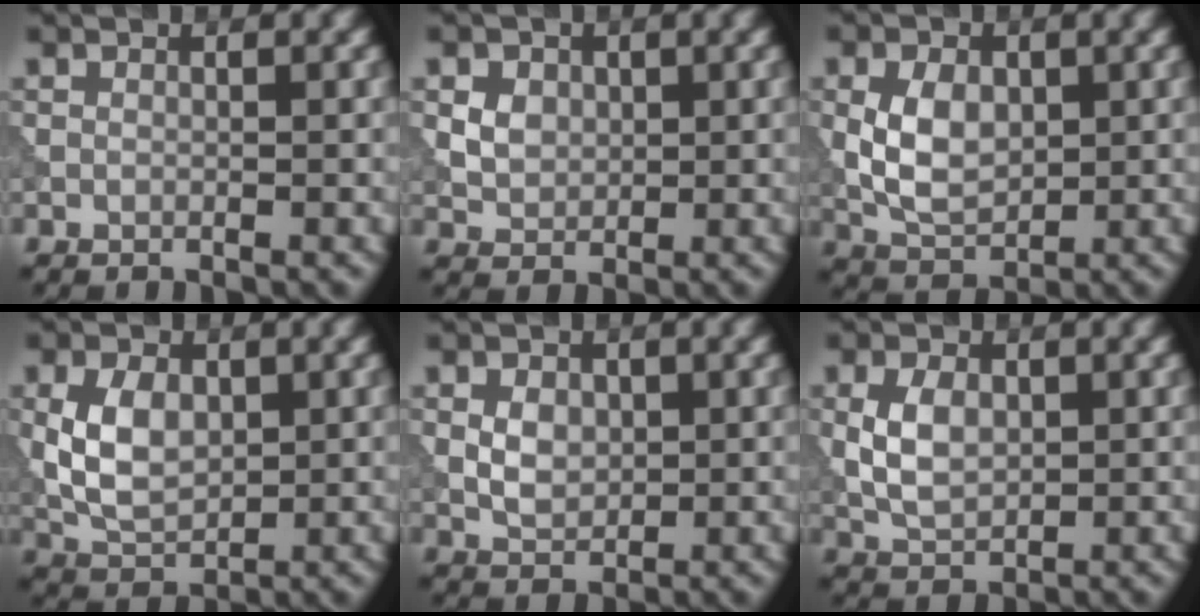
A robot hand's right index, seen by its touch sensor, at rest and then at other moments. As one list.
[{"total": 3.7, "force": [1.3, 2.9, 2.0], "torque": [-0.041, 0.008, 0.021]}, {"total": 4.6, "force": [0.3, 3.0, 3.5], "torque": [-0.074, 0.000, 0.007]}, {"total": 5.1, "force": [0.4, 3.3, 3.8], "torque": [-0.082, 0.001, 0.010]}, {"total": 2.6, "force": [0.3, 1.9, 1.7], "torque": [-0.031, -0.001, 0.006]}, {"total": 3.8, "force": [0.3, 2.5, 2.9], "torque": [-0.063, 0.002, 0.006]}]